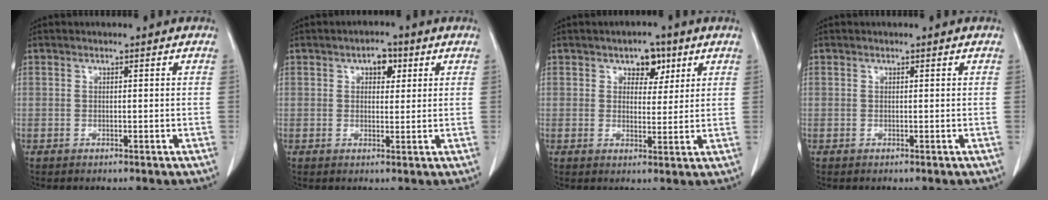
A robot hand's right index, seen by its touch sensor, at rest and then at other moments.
{"total": 3.3, "force": [1.5, 1.9, 2.3], "torque": [-0.030, 0.009, 0.021]}
{"total": 4.3, "force": [2.5, 2.7, 2.4], "torque": [-0.025, 0.006, 0.036]}
{"total": 0.0}